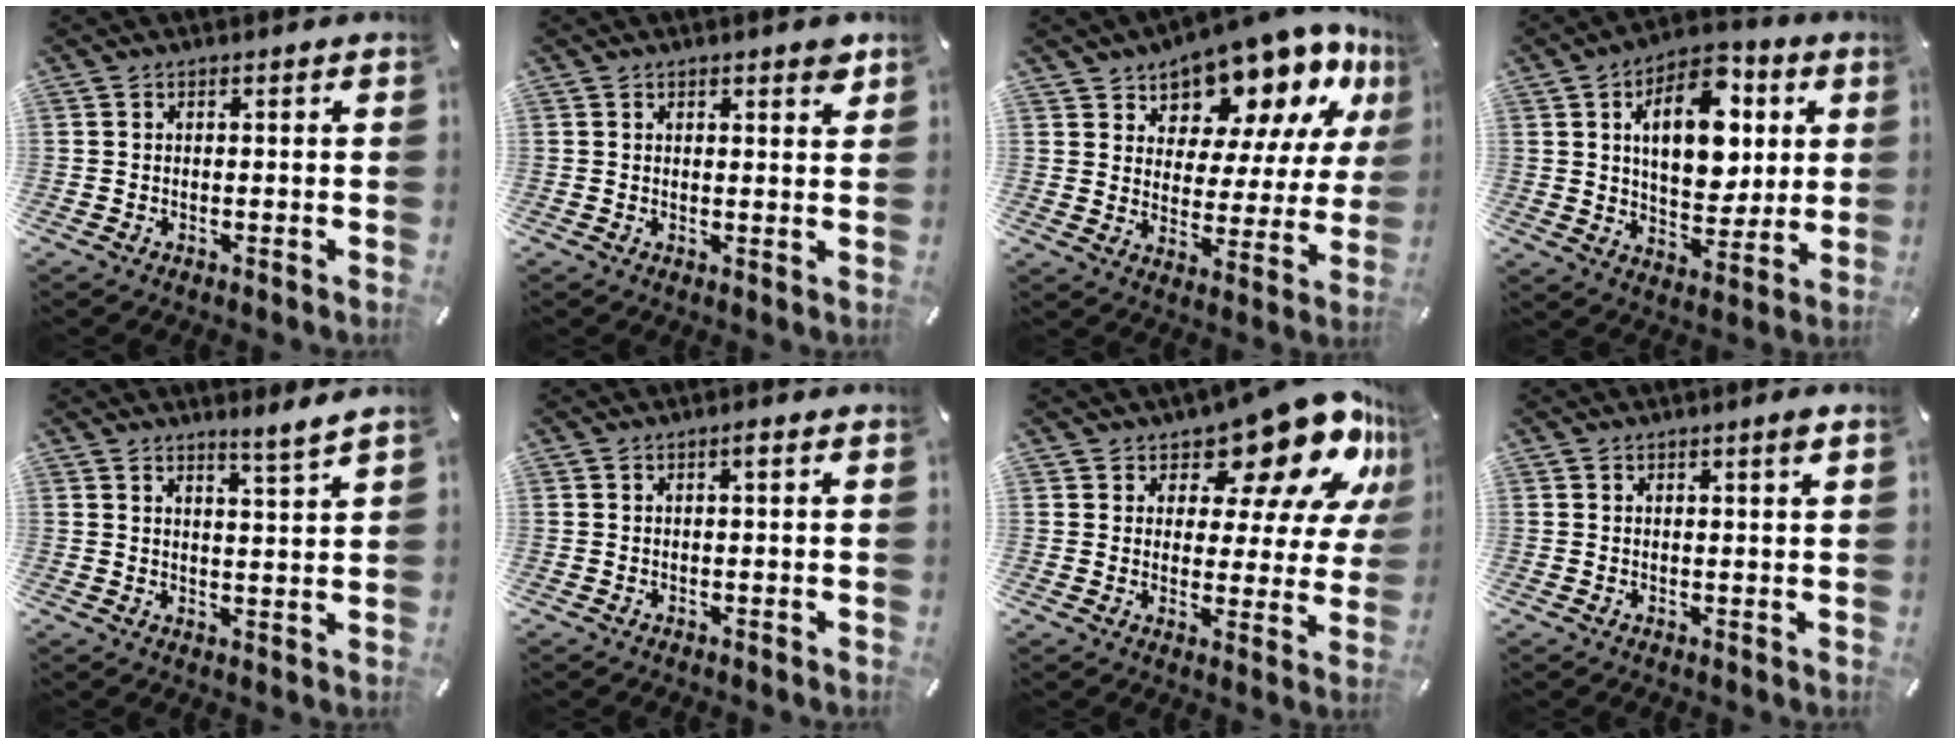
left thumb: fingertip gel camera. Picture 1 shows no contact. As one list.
[{"total": 2.2, "force": [1.7, 0.9, 1.2], "torque": [-0.010, -0.006, 0.027]}, {"total": 13.5, "force": [11.9, 5.6, 2.8], "torque": [-0.052, -0.119, 0.206]}, {"total": 17.0, "force": [4.8, 10.5, 12.5], "torque": [-0.188, -0.008, 0.078]}, {"total": 4.2, "force": [3.9, -0.7, 1.4], "torque": [-0.030, -0.030, 0.066]}, {"total": 1.0, "force": [0.2, 0.2, 1.0], "torque": [-0.020, 0.002, 0.003]}, {"total": 17.4, "force": [12.5, 7.2, 9.7], "torque": [-0.139, -0.091, 0.210]}, {"total": 1.5, "force": [0.9, 0.1, 1.2], "torque": [-0.026, 0.000, 0.015]}]